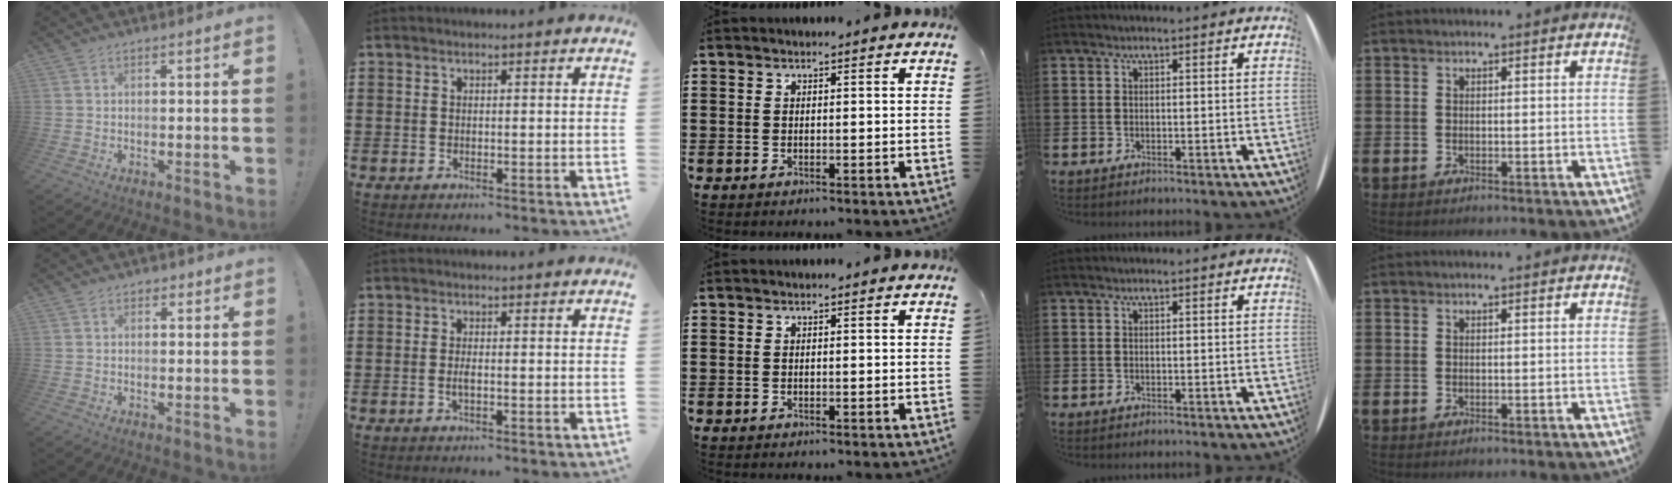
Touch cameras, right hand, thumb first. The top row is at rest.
{"thumb": {"total": 1.6, "force": [0.7, 1.3, 0.5], "torque": [0.000, -0.002, 0.011]}, "index": {"total": 1.3, "force": [-0.3, 0.3, 1.2], "torque": [-0.031, -0.003, -0.007]}}